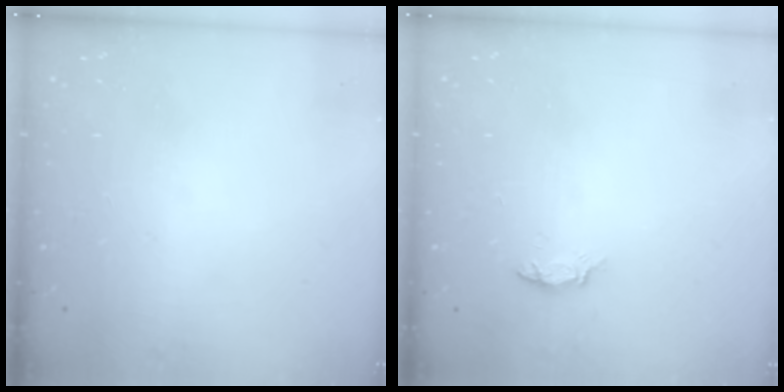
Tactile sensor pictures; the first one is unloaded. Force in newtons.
{"total": 4.1, "press": 4.1, "slide": 0.5}